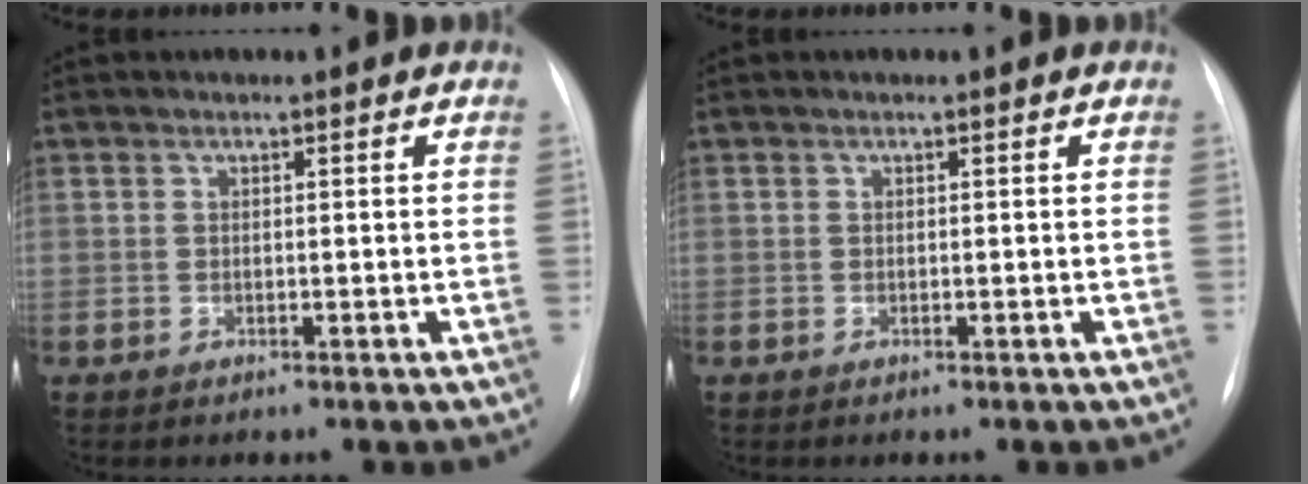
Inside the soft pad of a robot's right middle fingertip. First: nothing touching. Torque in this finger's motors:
{"motor_torque": [0.00, 0.00, 0.00, 0.00]}